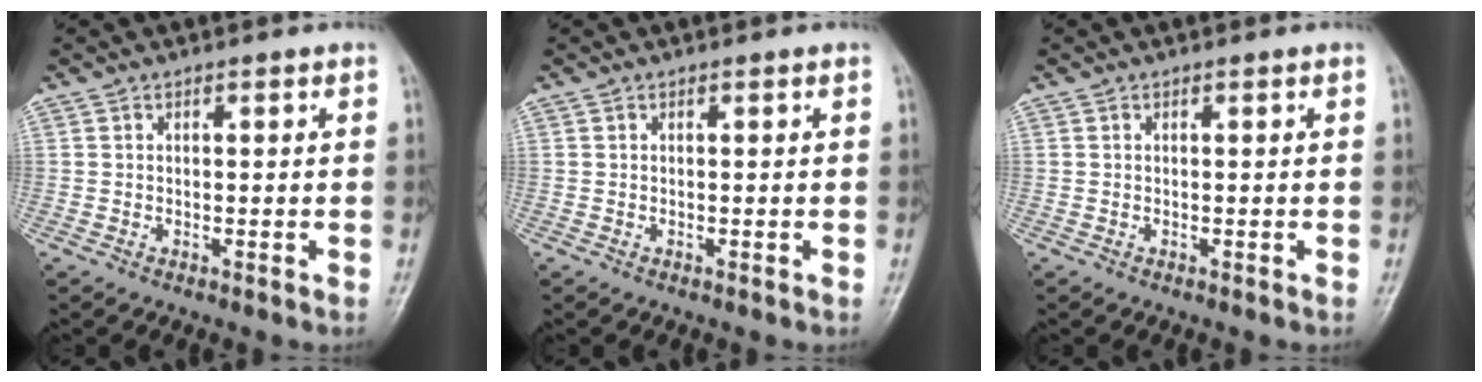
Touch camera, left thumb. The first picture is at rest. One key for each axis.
{"total": 0.0}
{"total": 0.0}